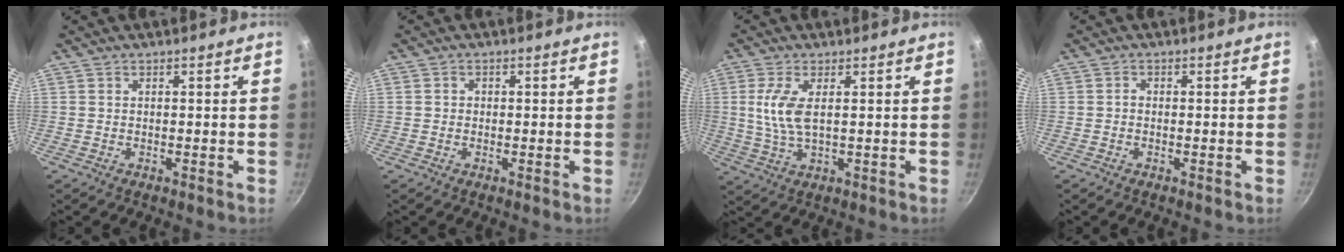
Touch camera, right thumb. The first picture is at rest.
{"total": 0.9, "force": [-0.1, 0.9, 0.3], "torque": [-0.002, 0.003, -0.004]}
{"total": 6.8, "force": [1.2, 2.7, 6.1], "torque": [-0.133, -0.003, 0.026]}
{"total": 0.8, "force": [-0.2, 0.6, 0.4], "torque": [-0.007, 0.005, -0.007]}